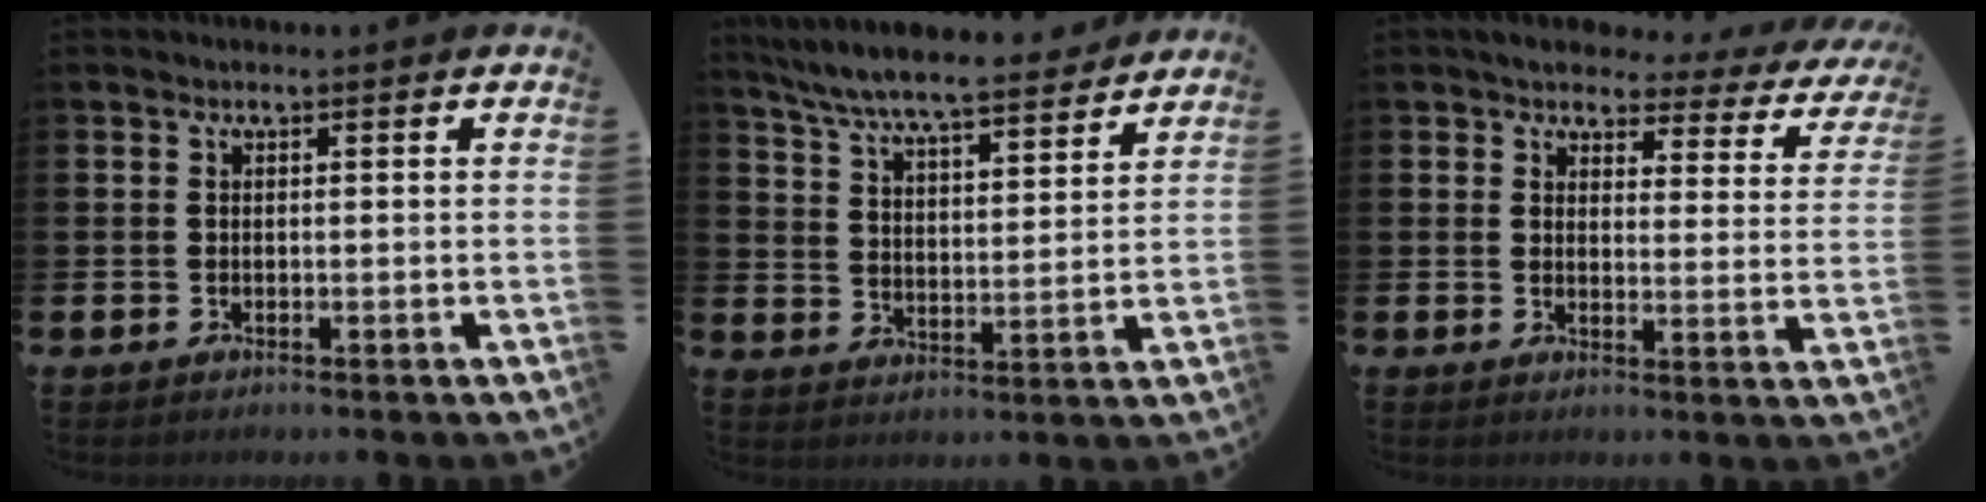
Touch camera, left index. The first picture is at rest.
{"total": 7.7, "force": [7.2, 0.6, 2.4], "torque": [-0.077, -0.050, 0.126]}
{"total": 3.6, "force": [3.1, 1.5, 0.8], "torque": [-0.028, -0.026, 0.046]}